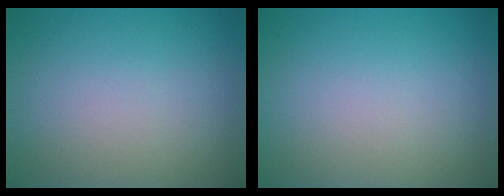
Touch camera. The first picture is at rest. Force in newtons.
{"total": 0.0}